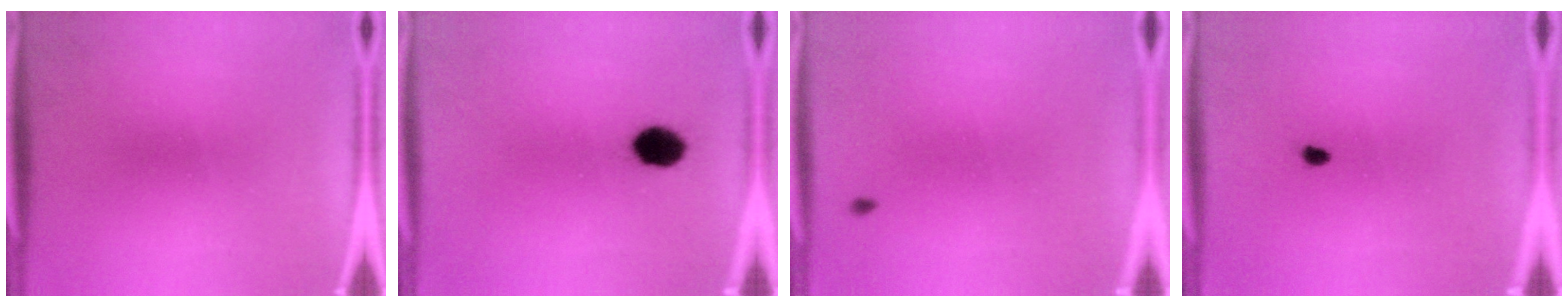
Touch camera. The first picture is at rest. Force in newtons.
{"total": 5.7}
{"total": 0.9}
{"total": 0.7}